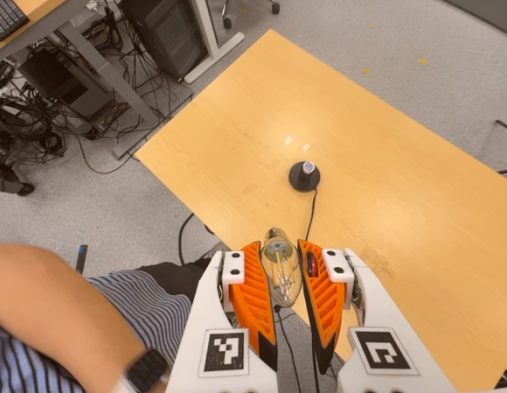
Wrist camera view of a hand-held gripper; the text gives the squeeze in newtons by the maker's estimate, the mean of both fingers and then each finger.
{"total": 22.2, "left": 25.5, "right": 18.8}